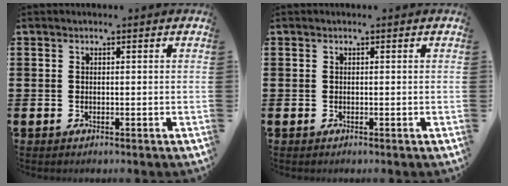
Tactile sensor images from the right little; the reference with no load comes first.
{"total": 0.0}